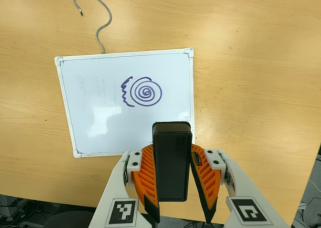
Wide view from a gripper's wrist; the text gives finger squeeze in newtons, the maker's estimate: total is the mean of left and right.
{"total": 7.7, "left": 5.9, "right": 9.6}